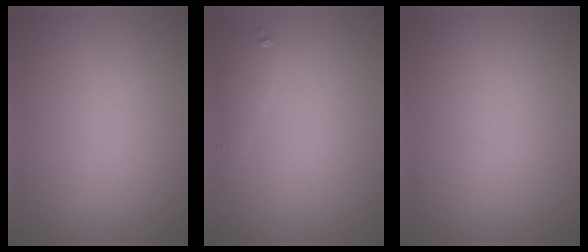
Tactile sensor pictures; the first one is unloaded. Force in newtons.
{"total": 1.1, "press": 1.1, "slide": 0.1}
{"total": 0.0}